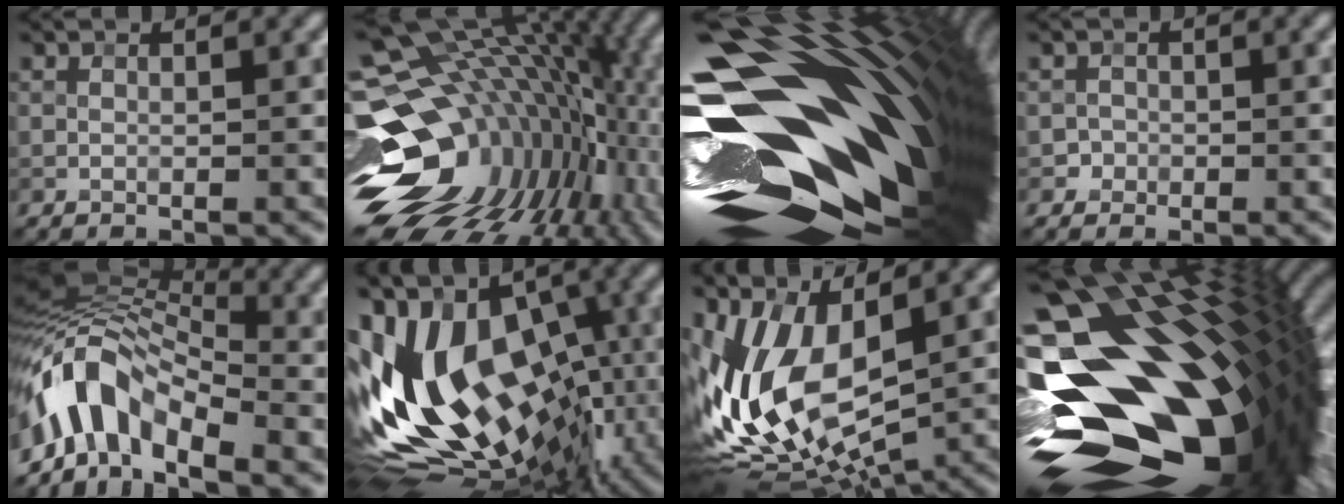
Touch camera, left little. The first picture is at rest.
{"total": 17.2, "force": [-1.0, 11.6, 12.7], "torque": [-0.216, -0.016, 0.007]}
{"total": 21.0, "force": [-2.4, 12.3, 16.9], "torque": [-0.316, 0.021, -0.013]}
{"total": 1.3, "force": [-0.6, 1.1, -0.2], "torque": [0.015, 0.002, -0.010]}
{"total": 7.8, "force": [-4.5, 3.9, 5.1], "torque": [-0.094, 0.011, -0.098]}
{"total": 16.6, "force": [-0.1, 9.7, 13.5], "torque": [-0.257, -0.014, -0.003]}
{"total": 13.3, "force": [-0.7, 7.2, 11.1], "torque": [-0.238, -0.013, -0.018]}
{"total": 19.4, "force": [-3.1, 11.3, 15.5], "torque": [-0.267, 0.000, -0.045]}